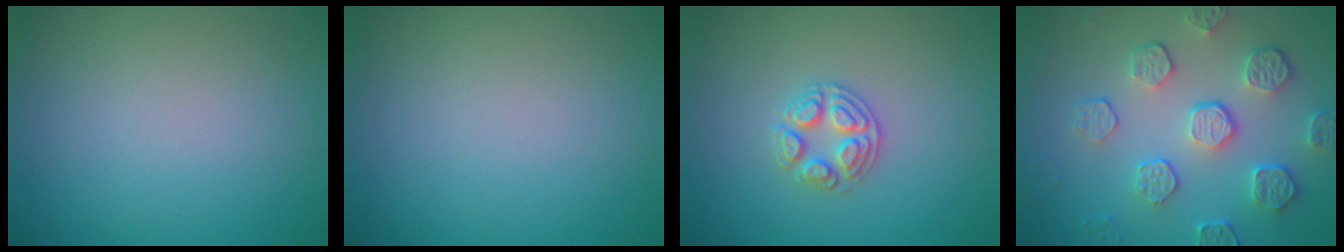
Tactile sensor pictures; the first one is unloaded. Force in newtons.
{"total": 0.0}
{"total": 2.6, "press": 2.5, "slide": 0.5}
{"total": 5.6, "press": 4.2, "slide": 3.7}